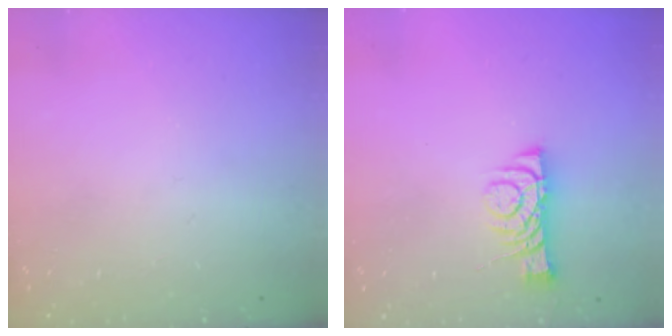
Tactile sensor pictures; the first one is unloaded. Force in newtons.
{"total": 7.7, "press": 7.6, "slide": 0.7}